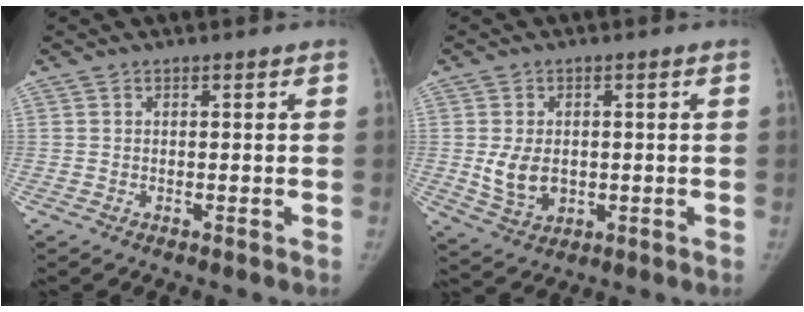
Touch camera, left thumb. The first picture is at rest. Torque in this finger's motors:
{"motor_torque": [-0.78, 0.80, 0.54, -0.60, 0.15]}